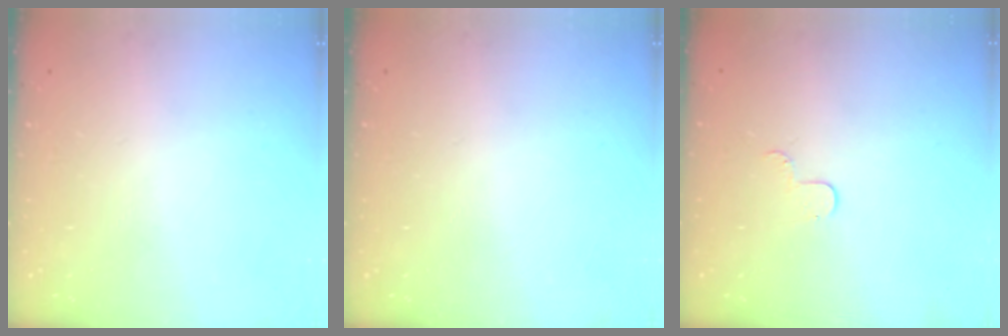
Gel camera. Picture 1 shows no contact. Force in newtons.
{"total": 0.0}
{"total": 4.0, "press": 4.0, "slide": 0.4}